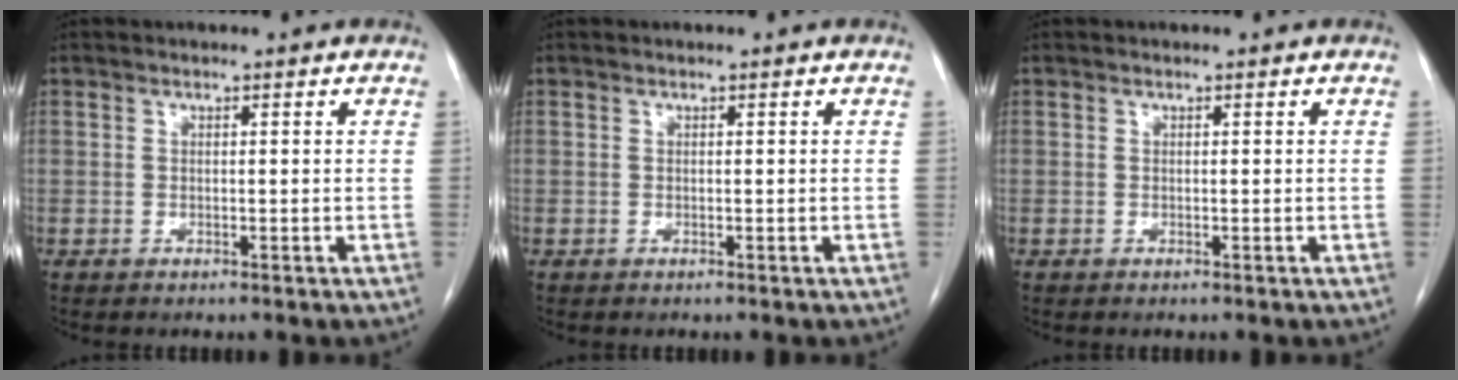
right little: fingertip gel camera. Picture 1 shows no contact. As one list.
[{"total": 0.0}, {"total": 0.0}]